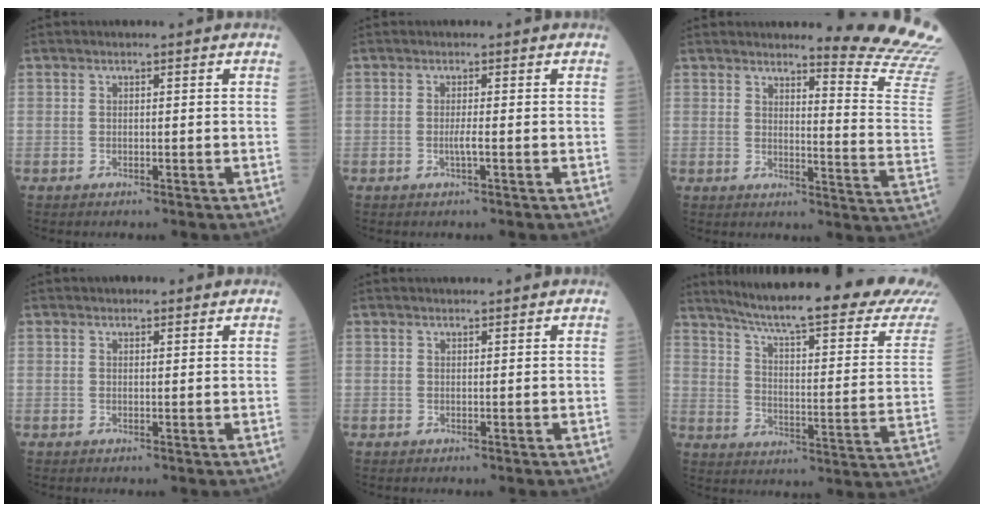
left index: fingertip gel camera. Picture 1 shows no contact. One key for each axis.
{"total": 1.3, "fx": -0.9, "fy": -0.3, "fz": 0.9, "tx": -0.020, "ty": -0.008, "tz": -0.018}
{"total": 13.5, "fx": 13.1, "fy": -2.5, "fz": 1.7, "tx": -0.016, "ty": -0.168, "tz": 0.125}
{"total": 1.5, "fx": 1.1, "fy": 0.8, "fz": 0.5, "tx": -0.004, "ty": 0.010, "tz": 0.011}
{"total": 2.2, "fx": 2.1, "fy": 0.2, "fz": 0.6, "tx": -0.006, "ty": 0.016, "tz": 0.026}
{"total": 27.6, "fx": 24.1, "fy": 1.0, "fz": 13.3, "tx": -0.204, "ty": -0.086, "tz": 0.308}